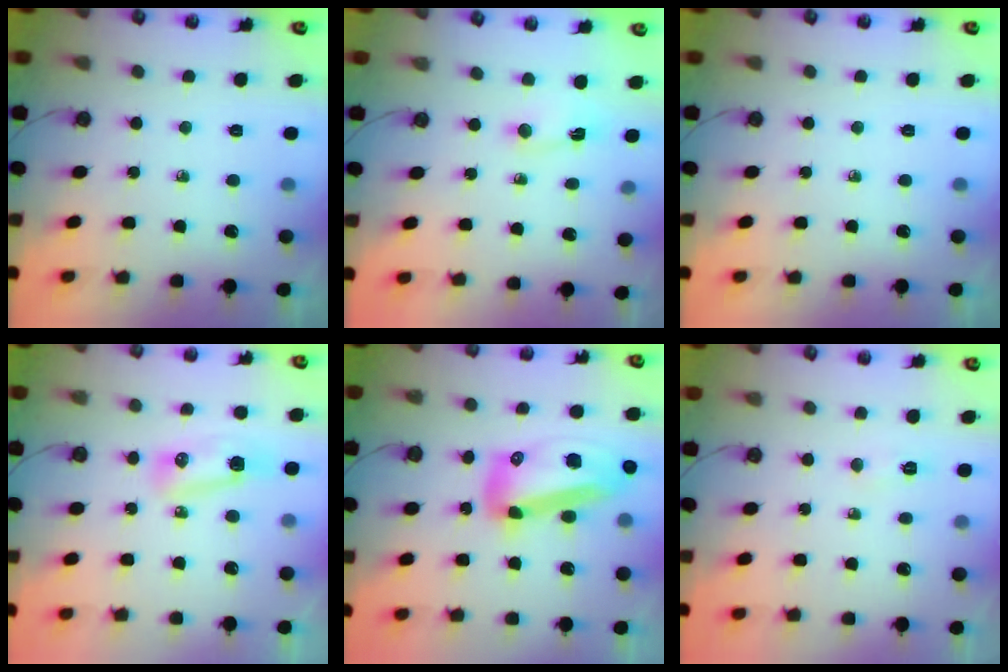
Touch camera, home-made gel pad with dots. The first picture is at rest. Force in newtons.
{"total": 1.1, "press": 1.0, "slide": 0.4}
{"total": 0.0}
{"total": 8.0, "press": 7.8, "slide": 1.9}
{"total": 16.7, "press": 16.6, "slide": 2.0}
{"total": 3.9, "press": 3.9, "slide": 0.5}